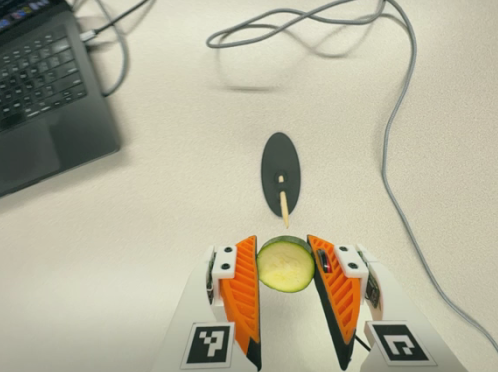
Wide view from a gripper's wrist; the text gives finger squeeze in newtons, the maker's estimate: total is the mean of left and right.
{"total": 9.3, "left": 9.3, "right": 9.3}